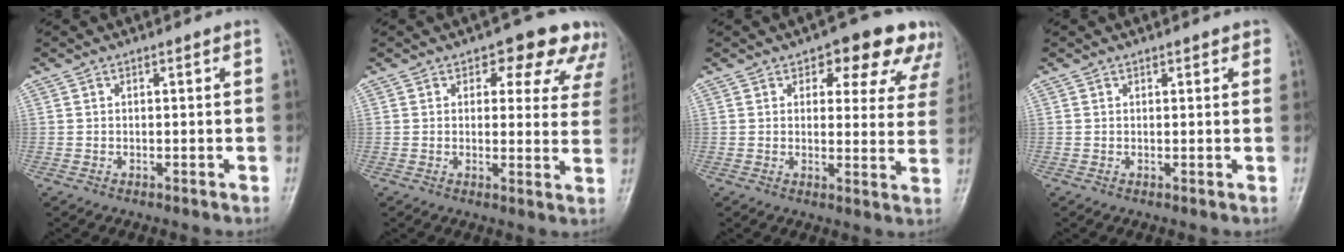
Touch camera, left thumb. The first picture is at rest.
{"total": 11.4, "force": [7.7, 6.2, 5.6], "torque": [-0.002, -0.028, 0.070]}
{"total": 14.0, "force": [8.6, 6.6, 8.8], "torque": [-0.048, -0.031, 0.094]}
{"total": 1.2, "force": [0.9, 0.6, 0.6], "torque": [0.003, -0.003, 0.005]}